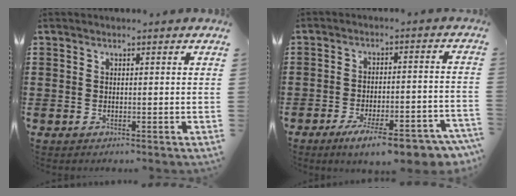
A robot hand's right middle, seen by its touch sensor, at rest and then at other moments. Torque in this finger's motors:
{"motor_torque": [2.14, 0.00, 0.38, 0.06]}